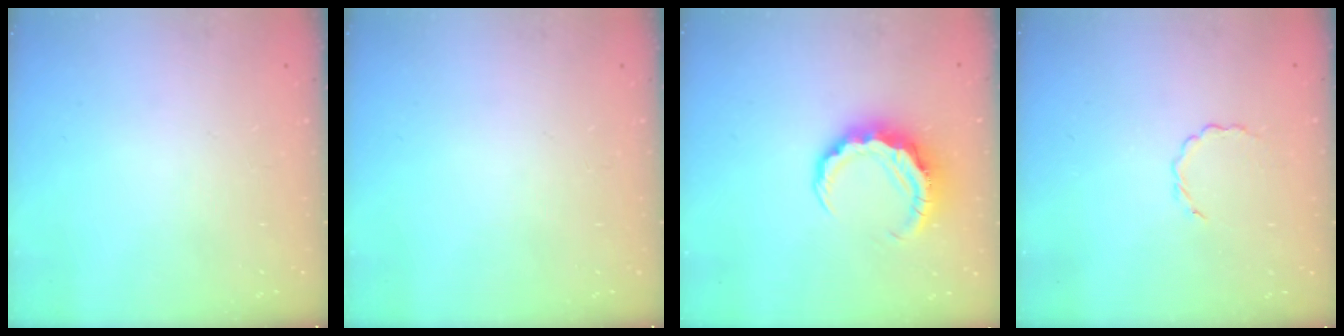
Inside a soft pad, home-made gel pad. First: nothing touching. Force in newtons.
{"total": 0.0}
{"total": 8.2, "press": 8.1, "slide": 1.4}
{"total": 2.7, "press": 2.5, "slide": 1.0}